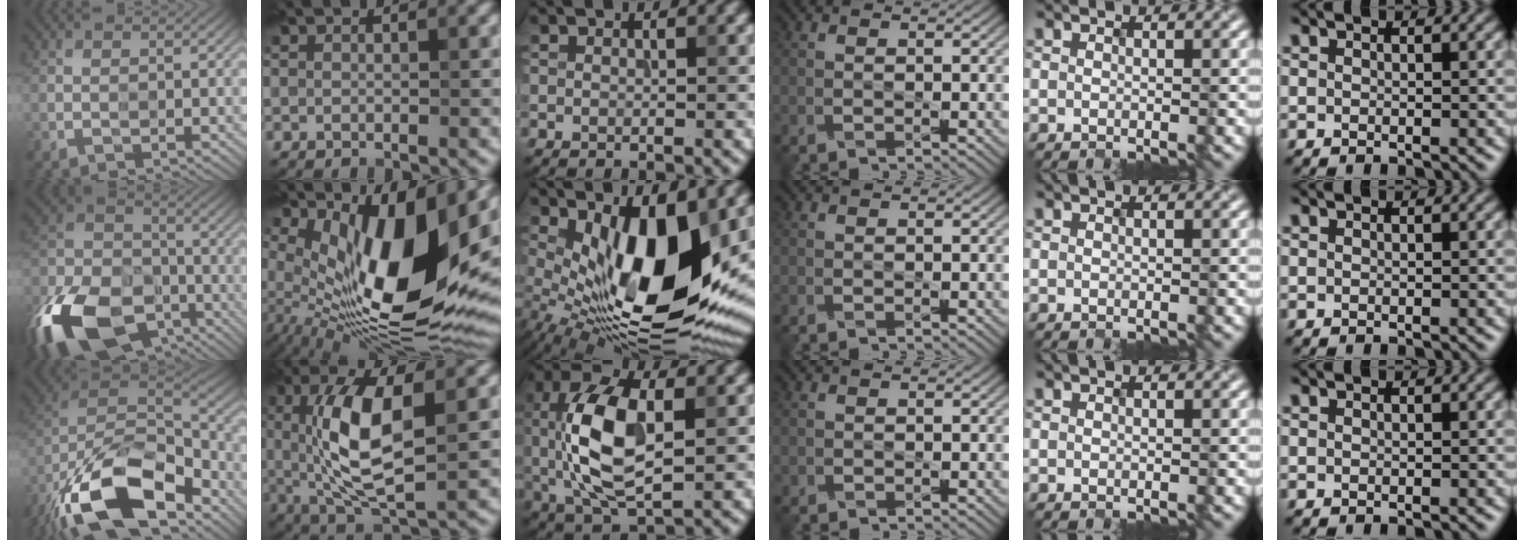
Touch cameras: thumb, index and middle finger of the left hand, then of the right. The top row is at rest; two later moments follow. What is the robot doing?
{"motion": "insert", "object": "pen cap and body"}